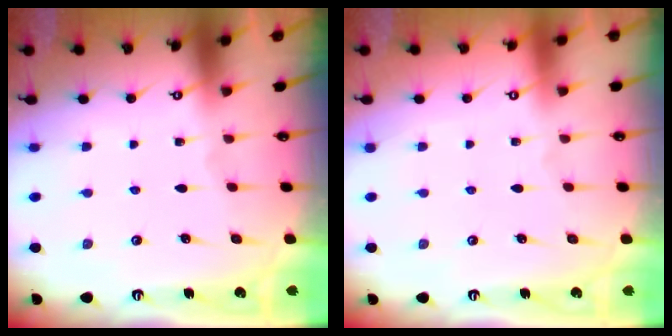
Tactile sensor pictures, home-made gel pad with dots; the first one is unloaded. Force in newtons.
{"total": 3.8, "press": 3.8, "slide": 0.1}